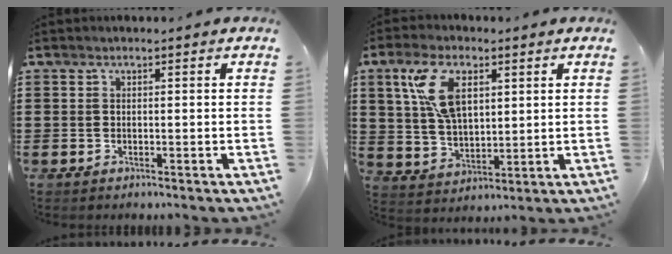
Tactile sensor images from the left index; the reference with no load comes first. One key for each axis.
{"total": 9.5, "fx": 3.9, "fy": 4.9, "fz": 7.2, "tx": -0.168, "ty": 0.008, "tz": 0.067}